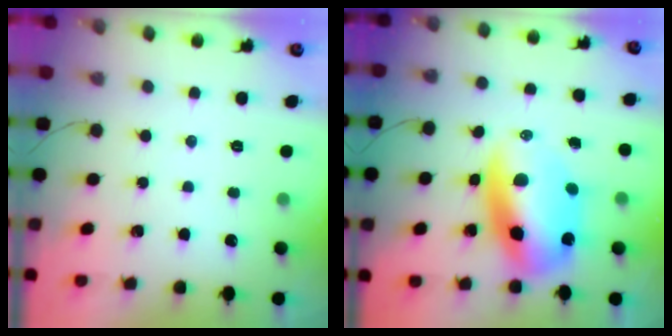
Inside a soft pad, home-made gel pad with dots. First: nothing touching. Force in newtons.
{"total": 14.6, "press": 14.0, "slide": 4.0}